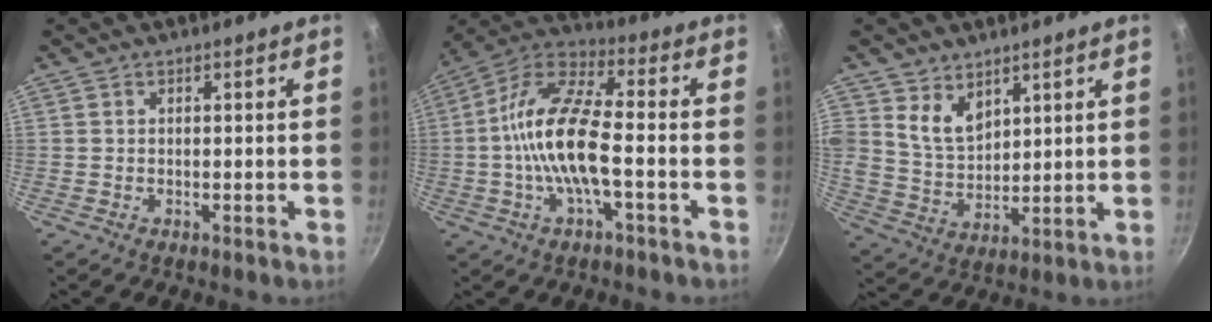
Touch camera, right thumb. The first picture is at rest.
{"total": 15.0, "force": [-2.5, 5.2, 13.8], "torque": [-0.268, 0.037, -0.066]}
{"total": 7.4, "force": [4.4, 4.9, 3.4], "torque": [-0.046, -0.034, 0.090]}